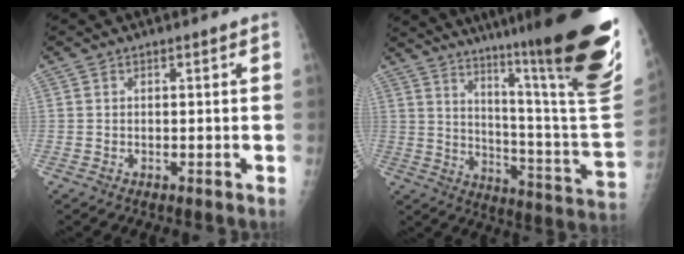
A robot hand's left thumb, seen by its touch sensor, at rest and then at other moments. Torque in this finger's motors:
{"motor_torque": [3.55, 1.15, 1.54, -1.23, 0.54]}